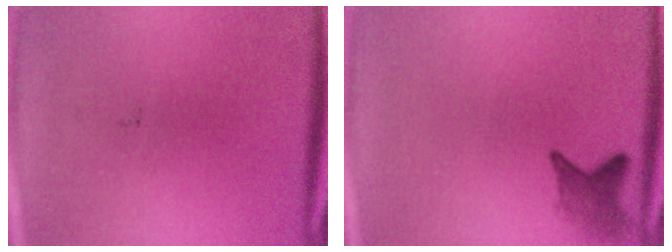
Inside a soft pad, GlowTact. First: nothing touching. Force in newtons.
{"total": 2.9}